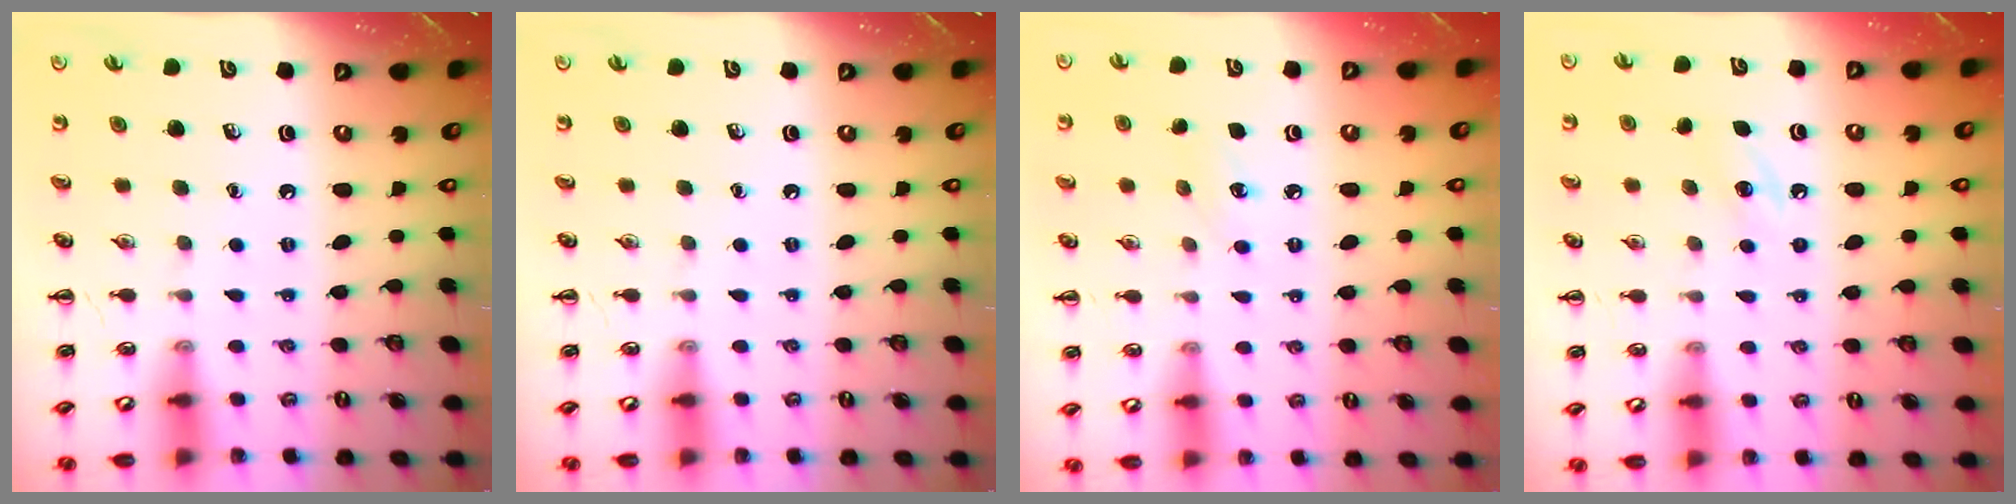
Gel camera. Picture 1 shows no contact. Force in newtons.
{"total": 0.0}
{"total": 5.2, "press": 5.0, "slide": 1.3}
{"total": 5.5, "press": 5.3, "slide": 1.6}